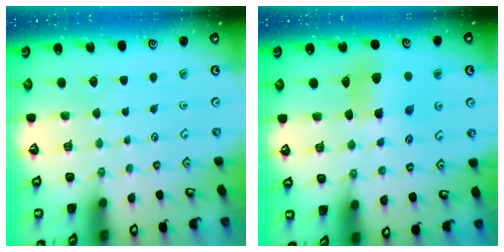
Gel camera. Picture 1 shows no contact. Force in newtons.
{"total": 8.4, "press": 8.3, "slide": 1.1}